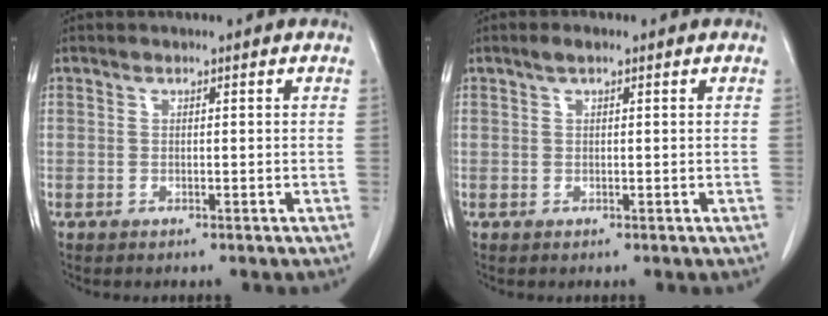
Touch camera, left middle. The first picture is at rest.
{"total": 1.4, "force": [0.9, 0.2, 1.0], "torque": [-0.023, 0.008, 0.016]}